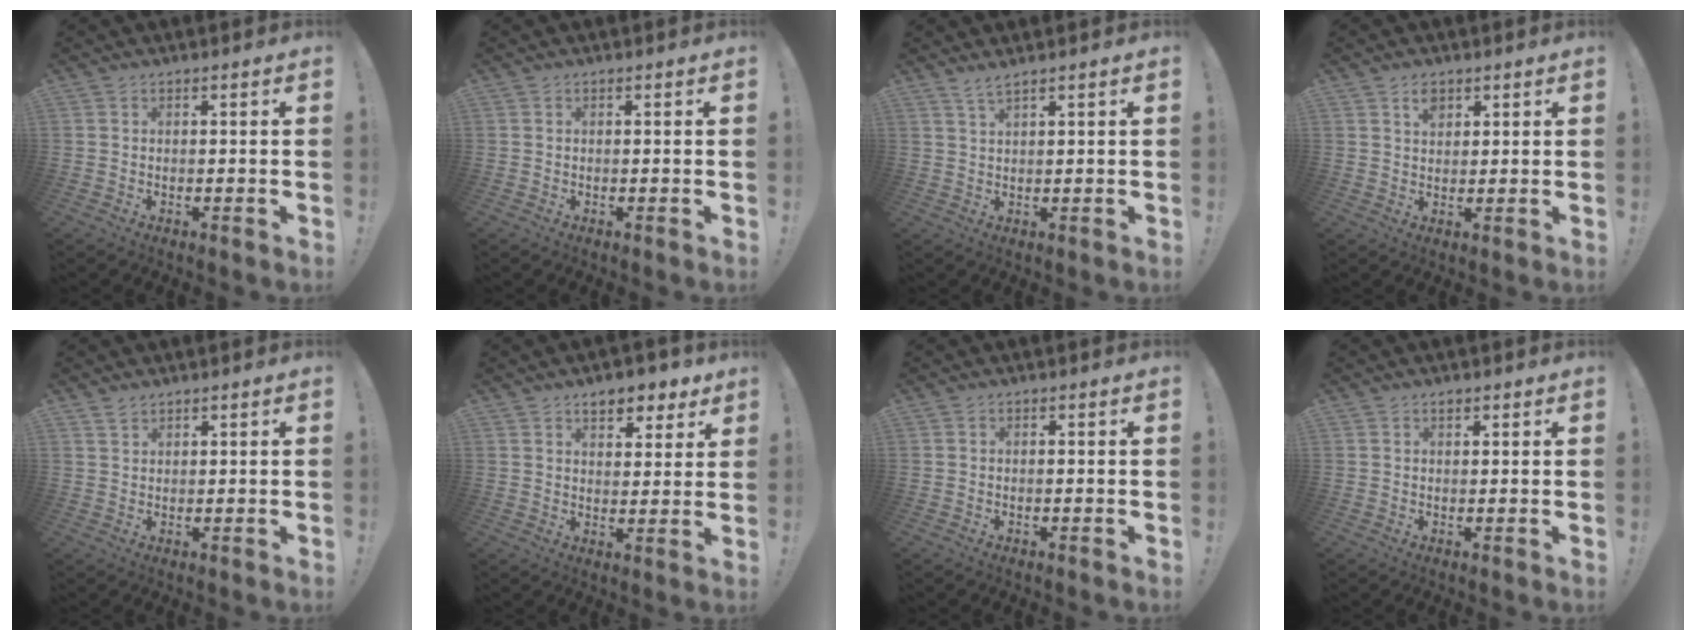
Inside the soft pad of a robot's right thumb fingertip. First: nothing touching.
{"total": 0.0}
{"total": 2.6, "force": [2.1, -0.1, 1.4], "torque": [-0.039, -0.006, 0.039]}
{"total": 3.6, "force": [2.0, 2.3, 1.9], "torque": [-0.015, -0.008, 0.031]}
{"total": 1.9, "force": [1.7, 0.6, 0.5], "torque": [0.003, -0.013, 0.029]}
{"total": 7.5, "force": [5.3, 3.7, 3.9], "torque": [-0.044, -0.027, 0.092]}
{"total": 0.0}
{"total": 1.0, "force": [0.7, 0.6, 0.3], "torque": [0.002, -0.003, 0.012]}